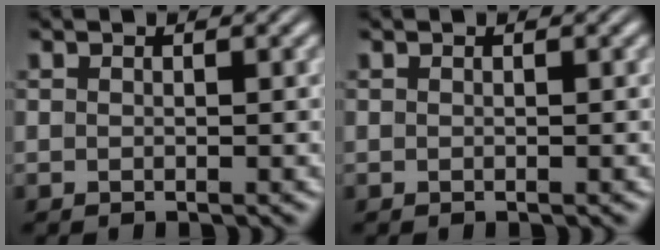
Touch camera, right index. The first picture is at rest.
{"total": 0.0}